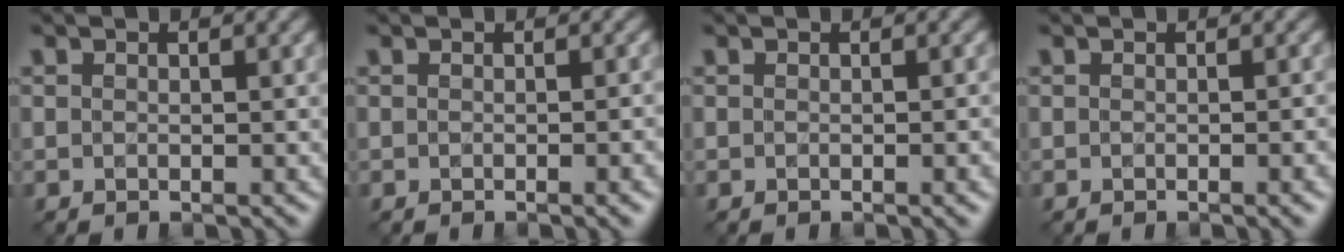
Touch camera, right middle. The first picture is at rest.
{"total": 2.7, "force": [-0.6, 0.8, 2.5], "torque": [-0.020, -0.001, -0.009]}
{"total": 2.1, "force": [-0.4, 0.6, 2.0], "torque": [-0.017, -0.001, -0.006]}
{"total": 2.4, "force": [-0.6, 0.7, 2.2], "torque": [-0.019, -0.001, -0.009]}